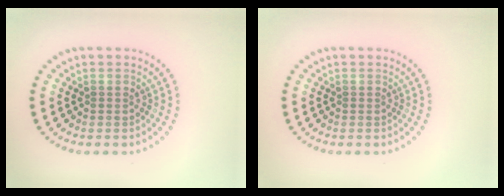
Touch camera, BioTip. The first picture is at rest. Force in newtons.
{"total": 0.0}